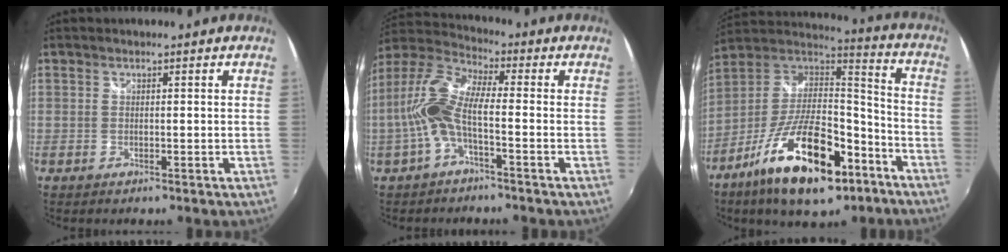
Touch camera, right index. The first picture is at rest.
{"total": 10.1, "force": [-1.8, 3.0, 9.4], "torque": [-0.205, 0.014, -0.036]}
{"total": 24.4, "force": [-12.9, 10.1, 18.0], "torque": [-0.329, -0.012, -0.209]}